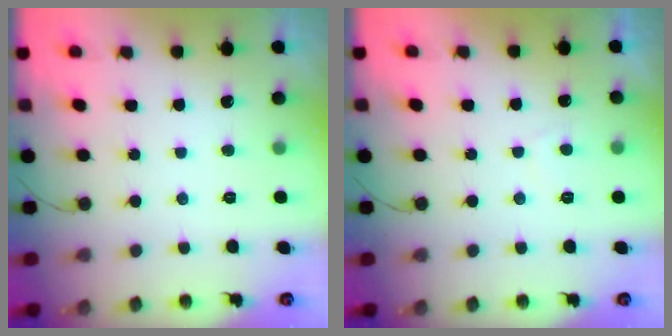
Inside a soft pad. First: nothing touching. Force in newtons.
{"total": 0.5, "press": 0.2, "slide": 0.5}